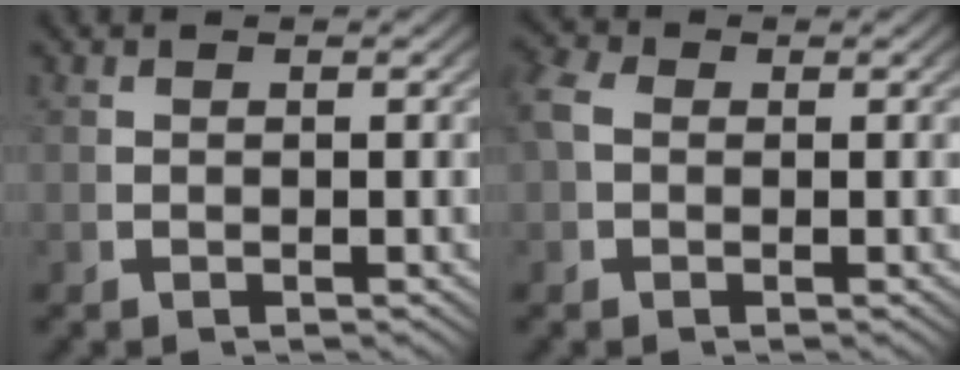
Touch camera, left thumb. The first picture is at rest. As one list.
[{"total": 2.1, "force": [0.4, 1.7, 1.2], "torque": [-0.038, -0.004, 0.007]}]